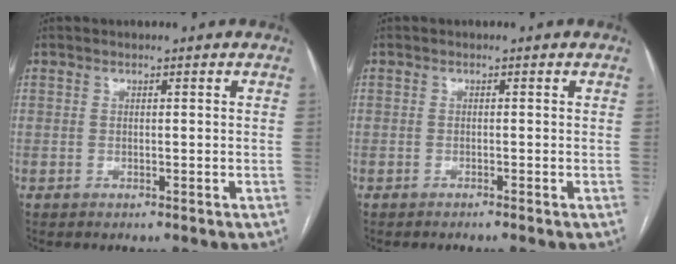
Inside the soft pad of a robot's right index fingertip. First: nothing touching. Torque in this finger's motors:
{"motor_torque": [-0.18, 0.03, -0.02, 0.01]}